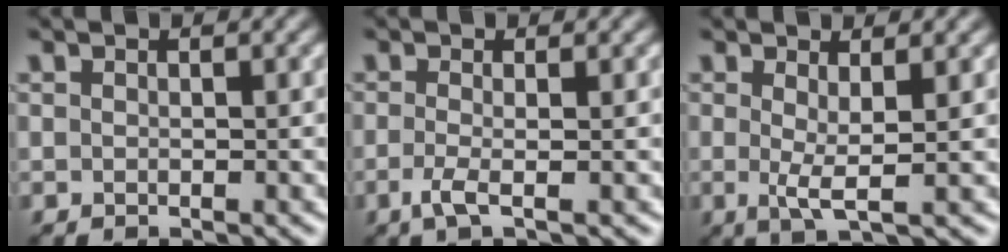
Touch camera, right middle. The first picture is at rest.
{"total": 2.1, "force": [-0.7, 0.5, 1.9], "torque": [-0.041, -0.007, -0.018]}
{"total": 2.4, "force": [0.3, 0.4, 2.4], "torque": [-0.046, -0.012, 0.006]}